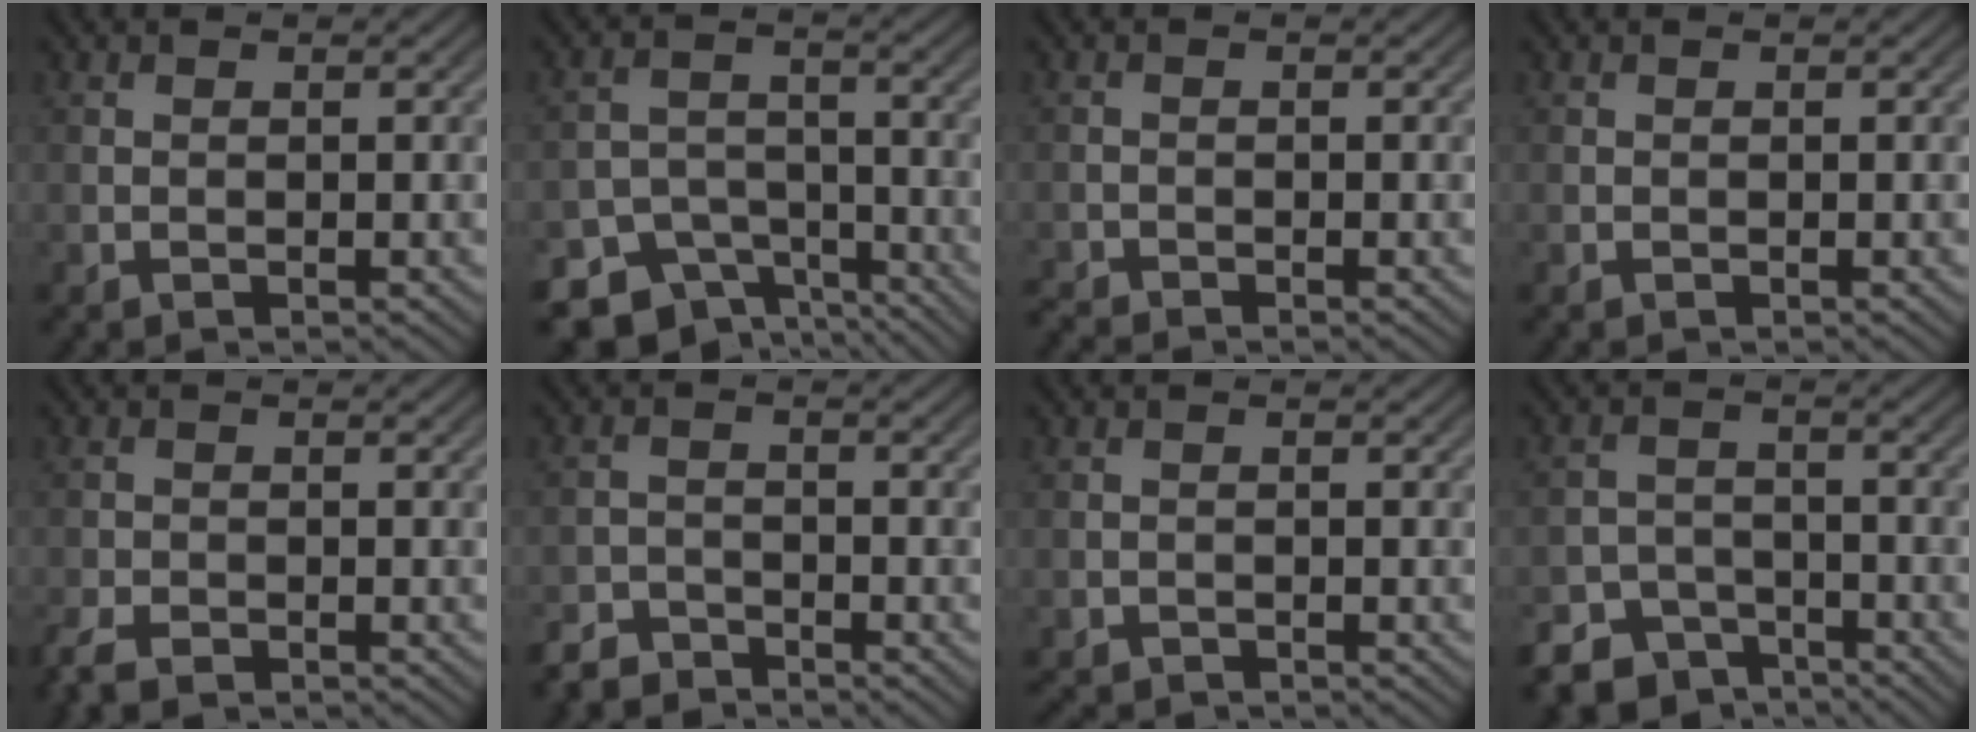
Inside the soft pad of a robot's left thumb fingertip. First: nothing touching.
{"total": 8.0, "force": [-6.1, 4.7, 2.3], "torque": [-0.029, -0.011, -0.096]}
{"total": 1.4, "force": [-1.4, 0.0, 0.2], "torque": [-0.004, -0.005, -0.031]}
{"total": 0.0}
{"total": 3.8, "force": [-2.9, 1.5, 1.9], "torque": [-0.043, -0.014, -0.063]}
{"total": 3.7, "force": [-3.4, 1.1, 0.8], "torque": [-0.011, -0.003, -0.073]}
{"total": 1.6, "force": [-1.6, 0.1, 0.2], "torque": [-0.003, -0.005, -0.031]}
{"total": 7.0, "force": [-5.5, 3.9, 1.8], "torque": [-0.026, -0.011, -0.092]}